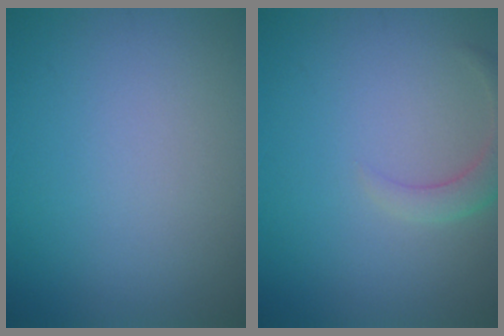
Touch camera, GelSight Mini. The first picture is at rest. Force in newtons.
{"total": 2.2, "press": 2.2, "slide": 0.2}